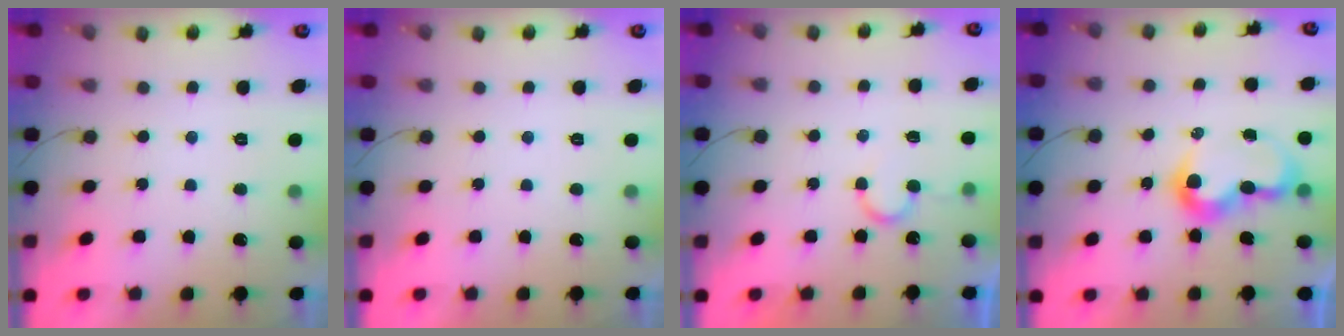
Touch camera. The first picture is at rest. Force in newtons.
{"total": 1.8, "press": 1.8, "slide": 0.1}
{"total": 5.5, "press": 5.5, "slide": 0.4}
{"total": 9.3, "press": 9.3, "slide": 0.7}